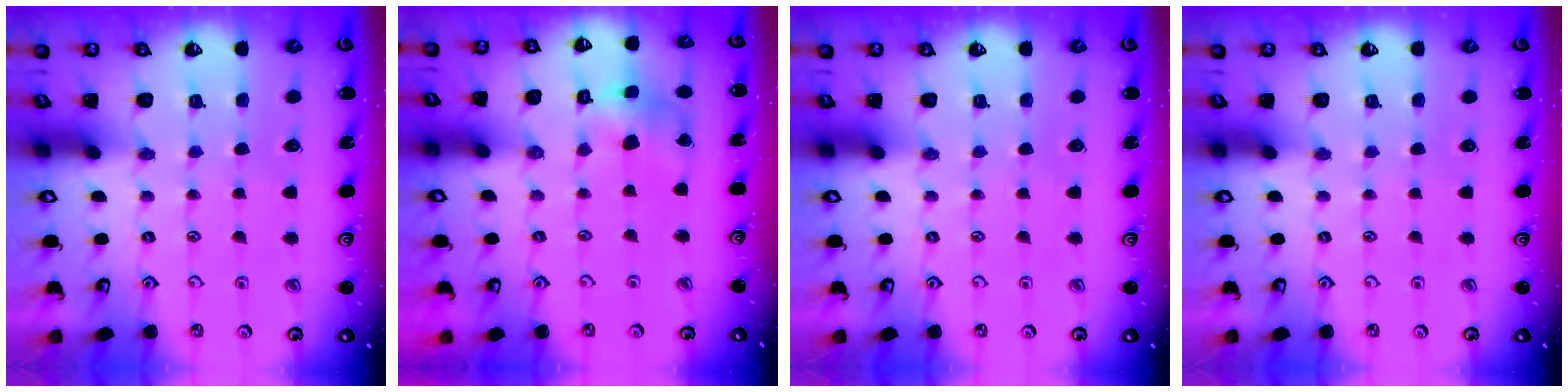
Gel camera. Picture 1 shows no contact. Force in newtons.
{"total": 6.9, "press": 6.9, "slide": 0.8}
{"total": 0.0}
{"total": 0.0}